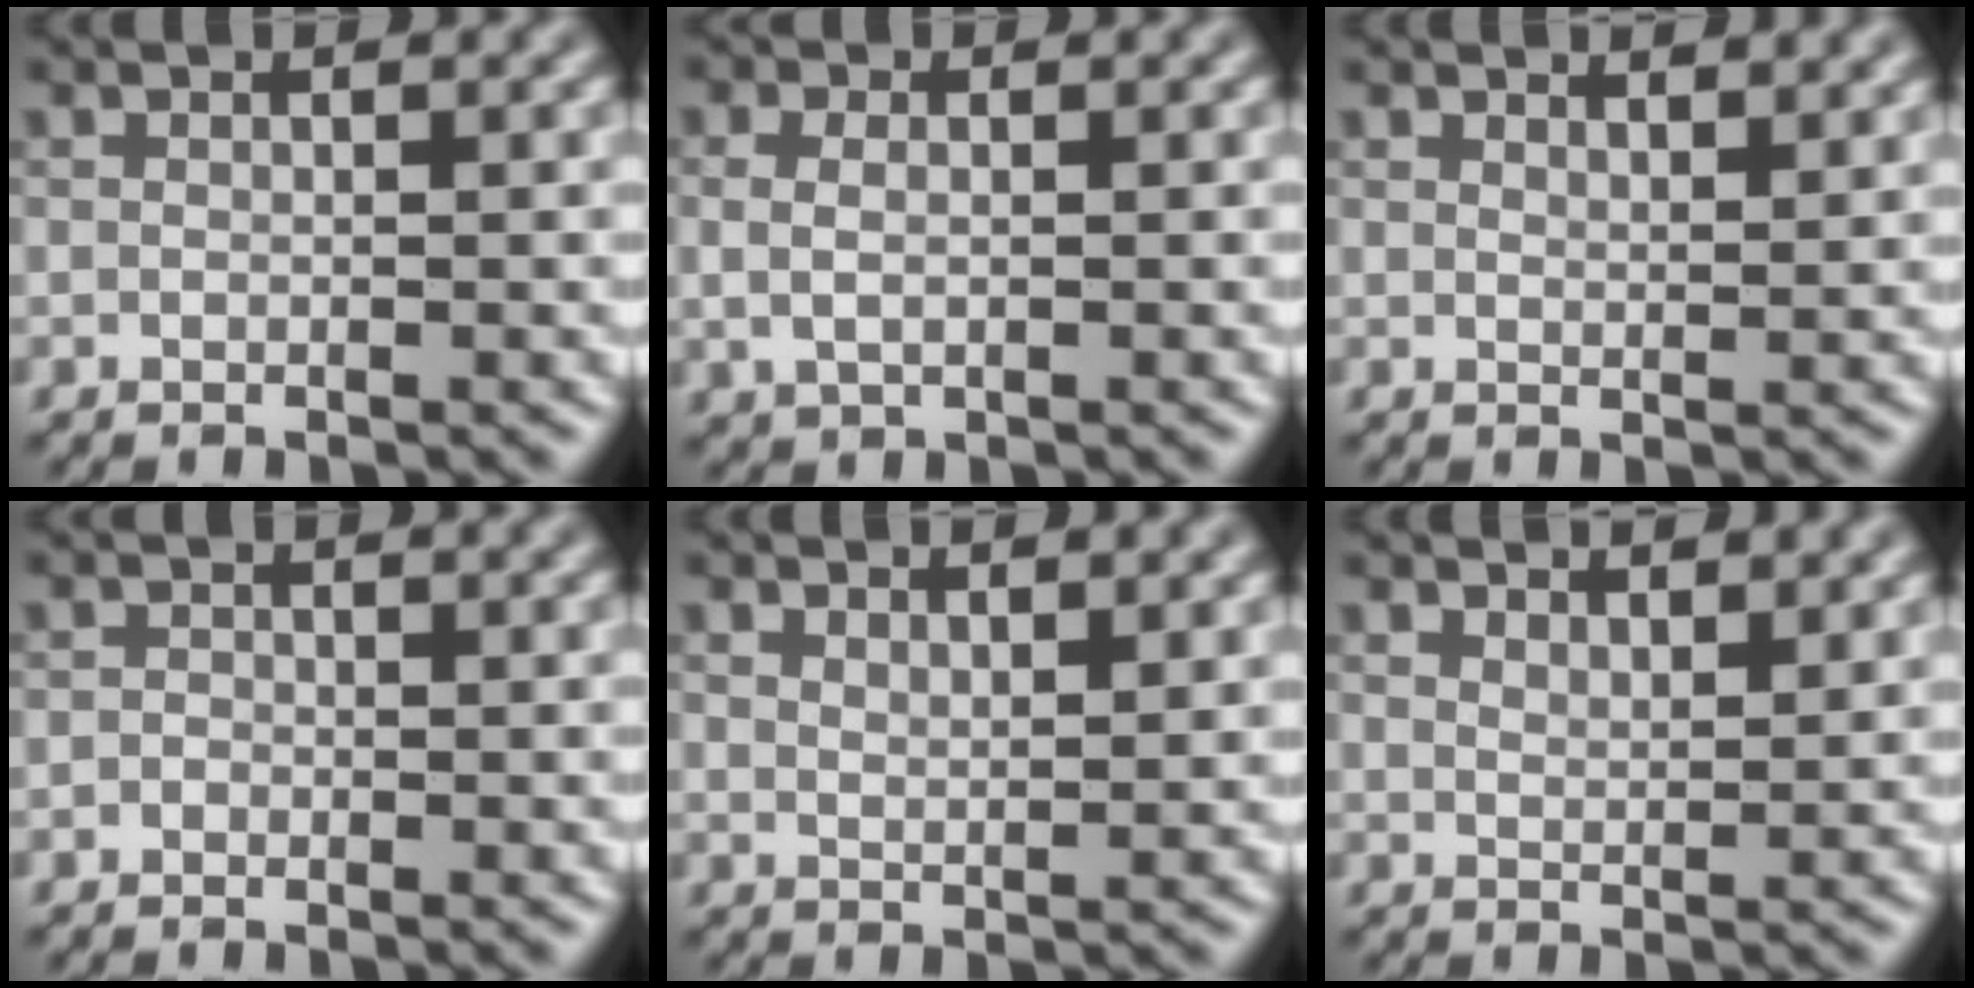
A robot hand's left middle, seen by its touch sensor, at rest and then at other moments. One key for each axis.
{"total": 1.8, "fx": 0.0, "fy": 1.2, "fz": 1.3, "tx": -0.030, "ty": -0.001, "tz": 0.004}
{"total": 2.5, "fx": 2.2, "fy": 0.6, "fz": 0.9, "tx": -0.011, "ty": 0.005, "tz": 0.029}
{"total": 0.6, "fx": -0.3, "fy": 0.5, "fz": 0.1, "tx": -0.002, "ty": -0.002, "tz": -0.009}
{"total": 1.7, "fx": 1.4, "fy": 0.4, "fz": 0.9, "tx": -0.015, "ty": -0.001, "tz": 0.025}
{"total": 3.0, "fx": 2.7, "fy": 0.7, "fz": 1.1, "tx": -0.014, "ty": 0.005, "tz": 0.039}